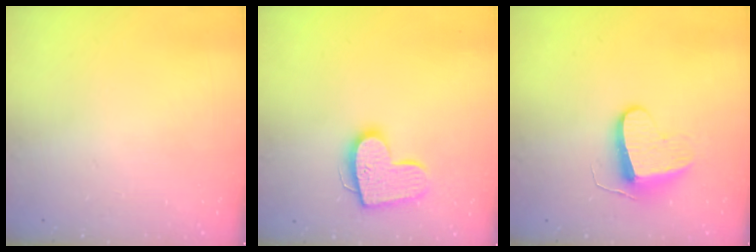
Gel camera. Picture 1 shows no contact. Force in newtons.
{"total": 14.2, "press": 14.2, "slide": 1.0}
{"total": 9.5, "press": 9.5, "slide": 0.4}